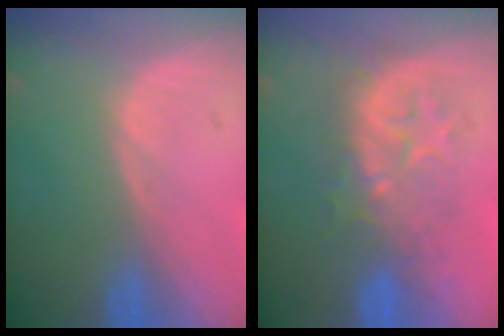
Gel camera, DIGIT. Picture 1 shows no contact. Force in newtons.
{"total": 8.0, "press": 7.4, "slide": 3.1}